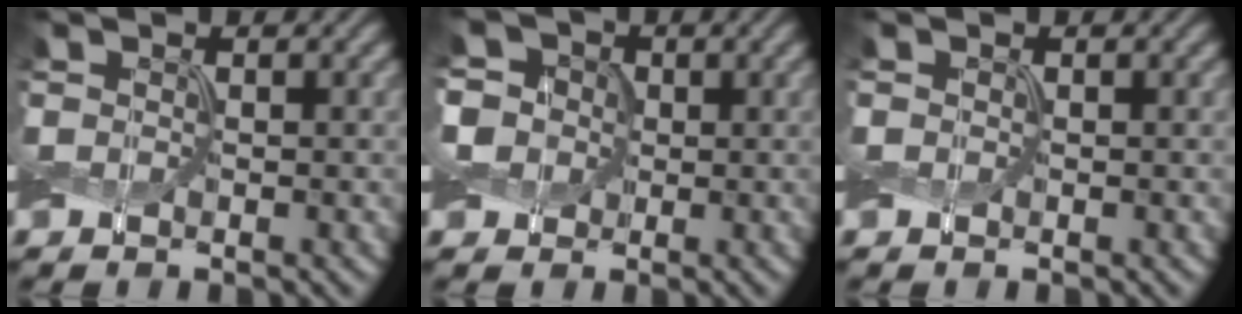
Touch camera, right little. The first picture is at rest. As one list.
[{"total": 5.9, "force": [2.0, 5.0, 2.5], "torque": [-0.058, 0.024, 0.012]}, {"total": 0.0}]